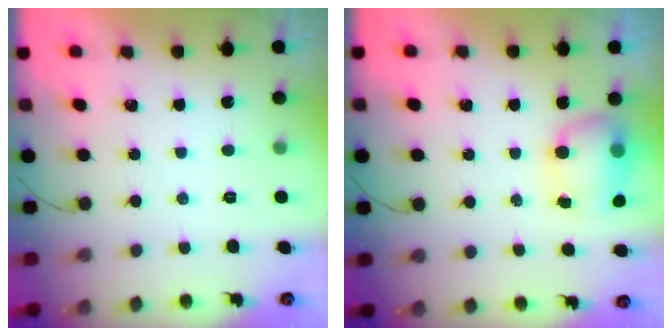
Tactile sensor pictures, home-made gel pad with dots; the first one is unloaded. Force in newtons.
{"total": 7.1, "press": 7.0, "slide": 1.0}